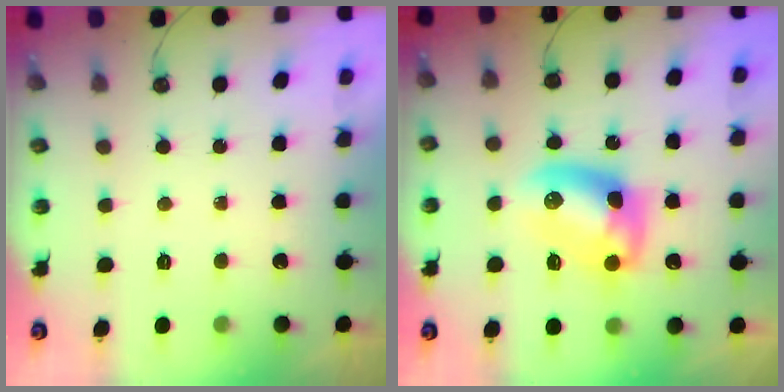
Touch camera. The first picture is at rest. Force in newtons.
{"total": 11.9, "press": 11.9, "slide": 0.4}